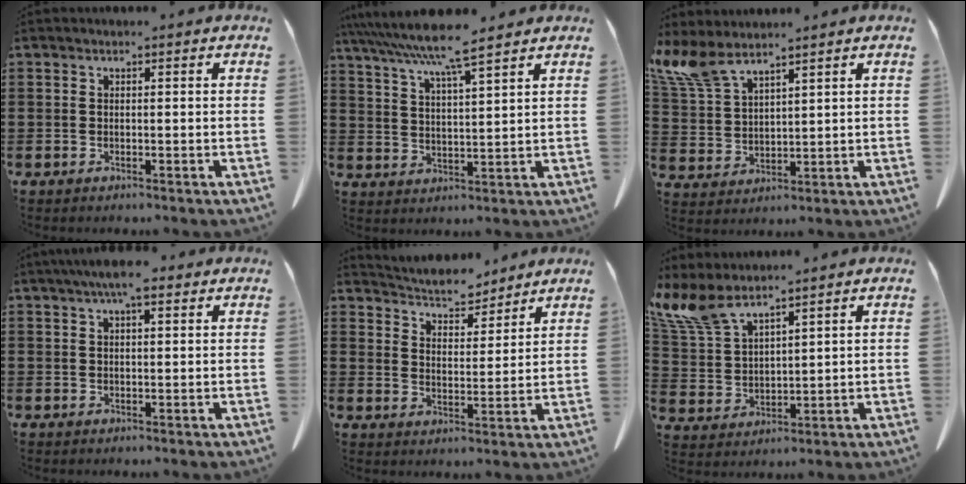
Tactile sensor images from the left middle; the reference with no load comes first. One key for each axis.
{"total": 7.3, "fx": 5.9, "fy": -0.5, "fz": 4.3, "tx": -0.102, "ty": -0.029, "tz": 0.098}
{"total": 7.4, "fx": 5.7, "fy": 1.9, "fz": 4.3, "tx": -0.115, "ty": -0.020, "tz": 0.103}
{"total": 4.7, "fx": 2.9, "fy": 1.2, "fz": 3.5, "tx": -0.066, "ty": 0.004, "tz": 0.049}
{"total": 5.6, "fx": 5.5, "fy": 0.8, "fz": 0.5, "tx": -0.035, "ty": -0.029, "tz": 0.098}
{"total": 8.2, "fx": 6.3, "fy": 2.2, "fz": 4.7, "tx": -0.125, "ty": -0.026, "tz": 0.115}